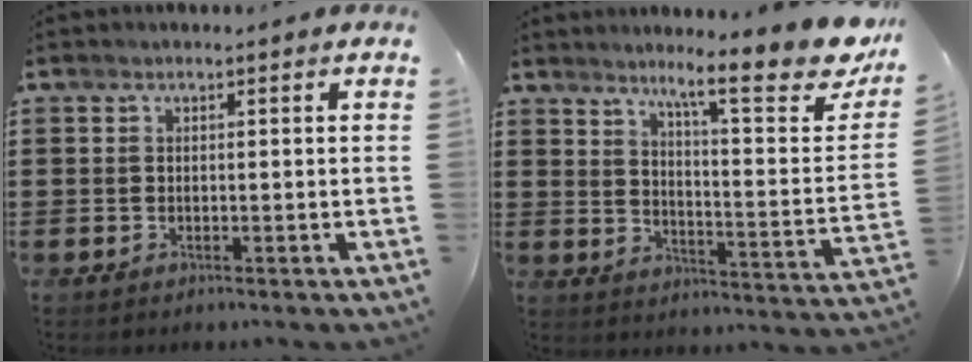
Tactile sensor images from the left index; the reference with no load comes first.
{"total": 11.9, "force": [9.1, 1.1, 7.6], "torque": [-0.127, -0.061, 0.142]}